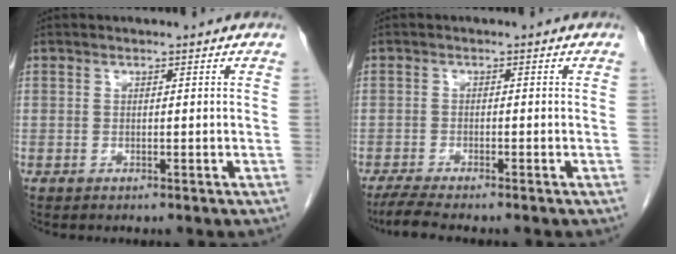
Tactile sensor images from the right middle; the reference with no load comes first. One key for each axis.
{"total": 3.9, "fx": -3.3, "fy": -0.2, "fz": 2.1, "tx": -0.046, "ty": -0.015, "tz": -0.059}